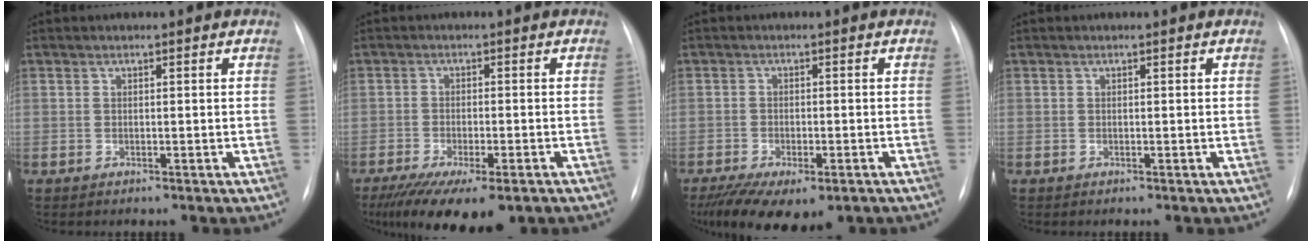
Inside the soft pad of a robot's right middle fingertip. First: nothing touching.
{"total": 13.3, "force": [-9.2, 3.9, 8.8], "torque": [-0.149, -0.026, -0.138]}
{"total": 12.0, "force": [-7.8, 5.0, 7.6], "torque": [-0.142, -0.021, -0.112]}
{"total": 0.0}